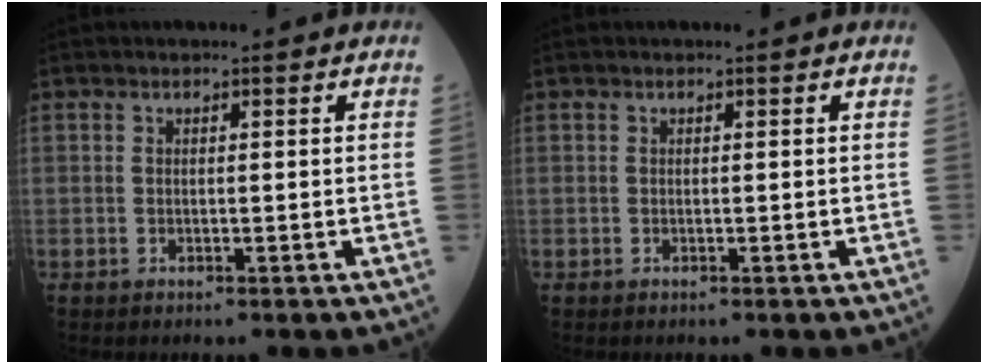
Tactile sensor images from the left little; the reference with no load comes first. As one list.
[{"total": 0.0}]